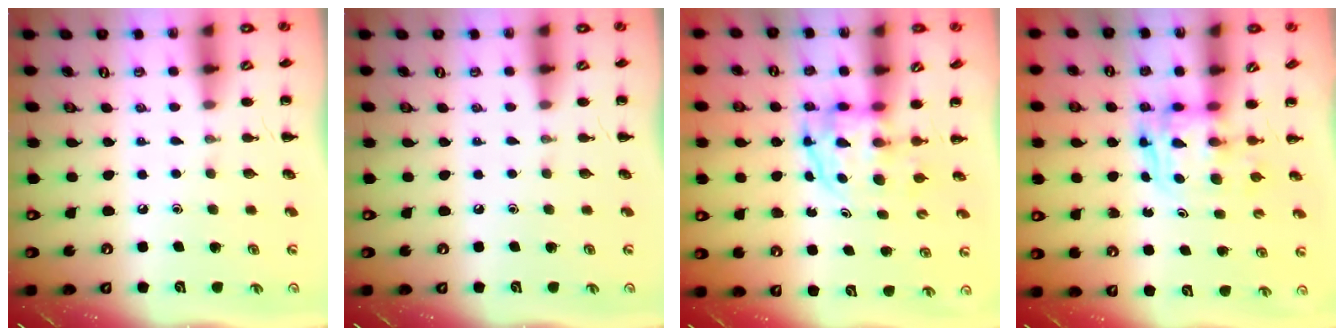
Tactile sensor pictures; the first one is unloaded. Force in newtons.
{"total": 0.0}
{"total": 3.7, "press": 3.7, "slide": 0.2}
{"total": 2.7, "press": 2.7, "slide": 0.2}